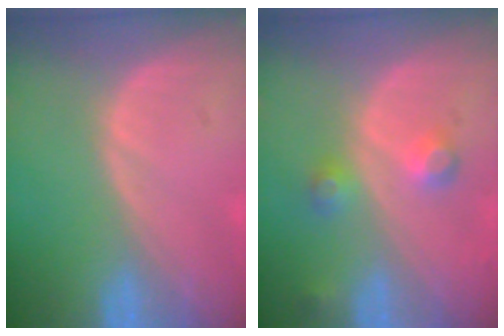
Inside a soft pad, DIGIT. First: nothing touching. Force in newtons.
{"total": 3.7, "press": 3.7, "slide": 0.4}